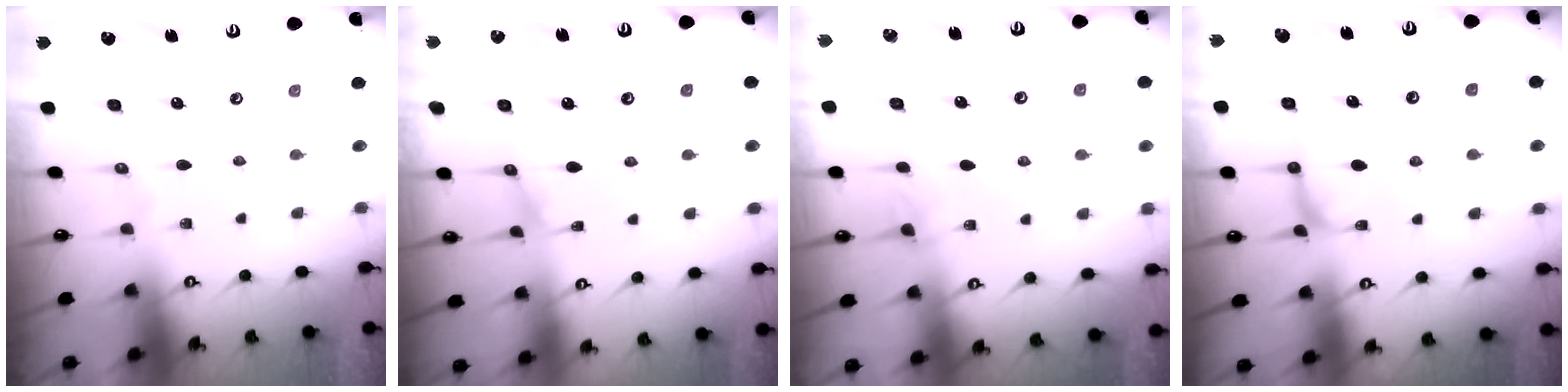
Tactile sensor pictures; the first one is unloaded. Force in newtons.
{"total": 0.0}
{"total": 1.8, "press": 1.8, "slide": 0.3}
{"total": 2.8, "press": 2.7, "slide": 0.8}